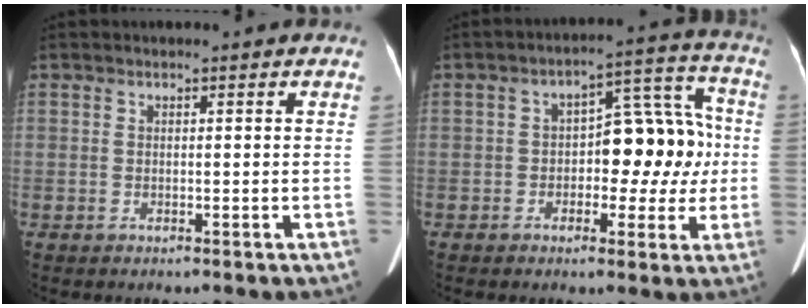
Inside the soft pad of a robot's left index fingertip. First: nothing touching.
{"total": 10.8, "force": [-0.7, 5.2, 9.4], "torque": [-0.125, 0.043, -0.005]}